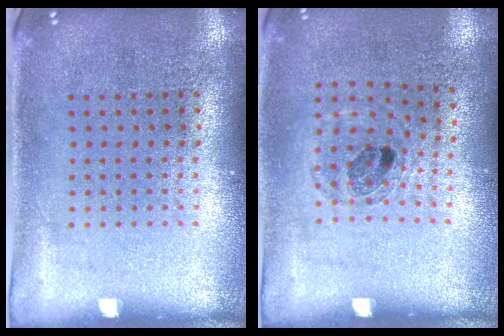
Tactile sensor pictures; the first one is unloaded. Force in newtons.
{"total": 0.8, "press": 0.8, "slide": 0.2}